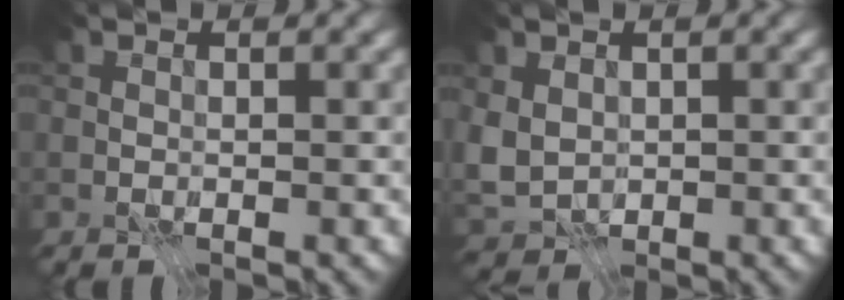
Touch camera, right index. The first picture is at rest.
{"total": 3.4, "force": [0.3, 2.7, 2.1], "torque": [-0.059, -0.005, 0.003]}